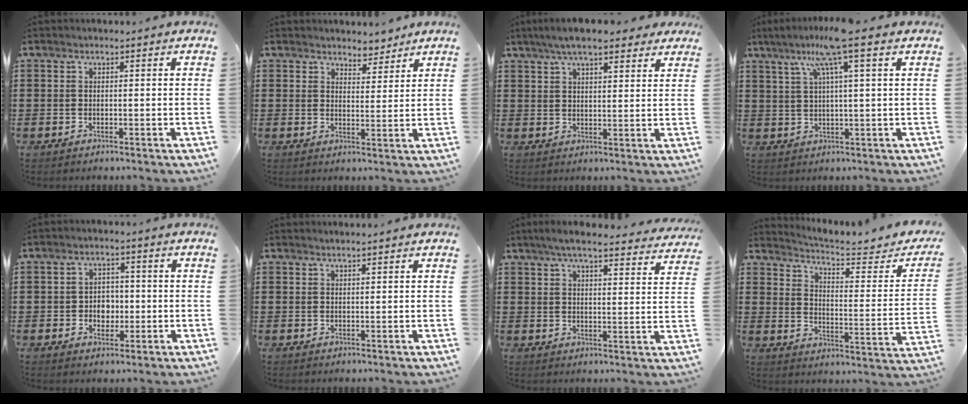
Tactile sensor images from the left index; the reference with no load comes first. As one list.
[{"total": 3.7, "force": [3.5, 1.2, 0.1], "torque": [-0.017, -0.007, 0.066]}, {"total": 6.8, "force": [5.4, 1.4, 3.8], "torque": [-0.089, -0.001, 0.099]}, {"total": 8.2, "force": [4.1, -0.2, 7.1], "torque": [-0.148, 0.003, 0.069]}, {"total": 3.6, "force": [-0.6, 2.9, 2.0], "torque": [-0.039, 0.004, -0.017]}, {"total": 0.8, "force": [0.8, -0.1, 0.1], "torque": [-0.003, 0.000, 0.015]}, {"total": 5.8, "force": [5.1, 0.3, 2.7], "torque": [-0.070, -0.018, 0.090]}, {"total": 4.4, "force": [4.0, 0.3, 1.8], "torque": [-0.058, -0.031, 0.064]}]